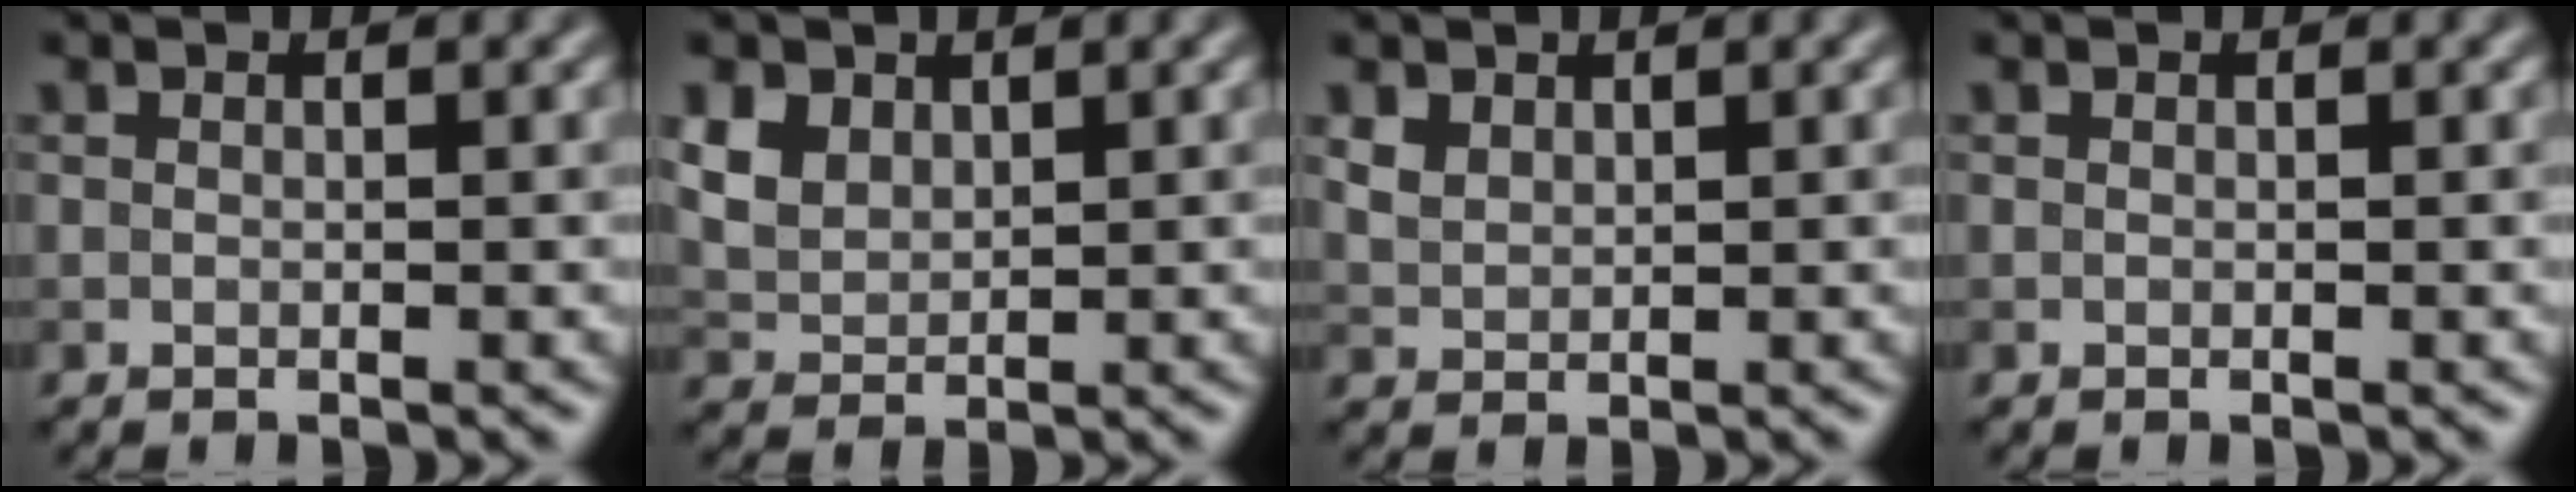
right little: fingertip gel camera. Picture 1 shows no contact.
{"total": 4.3, "force": [2.4, 2.9, 2.2], "torque": [-0.064, 0.005, 0.052]}
{"total": 1.6, "force": [1.1, 0.9, 0.6], "torque": [-0.017, 0.000, 0.026]}
{"total": 0.0}